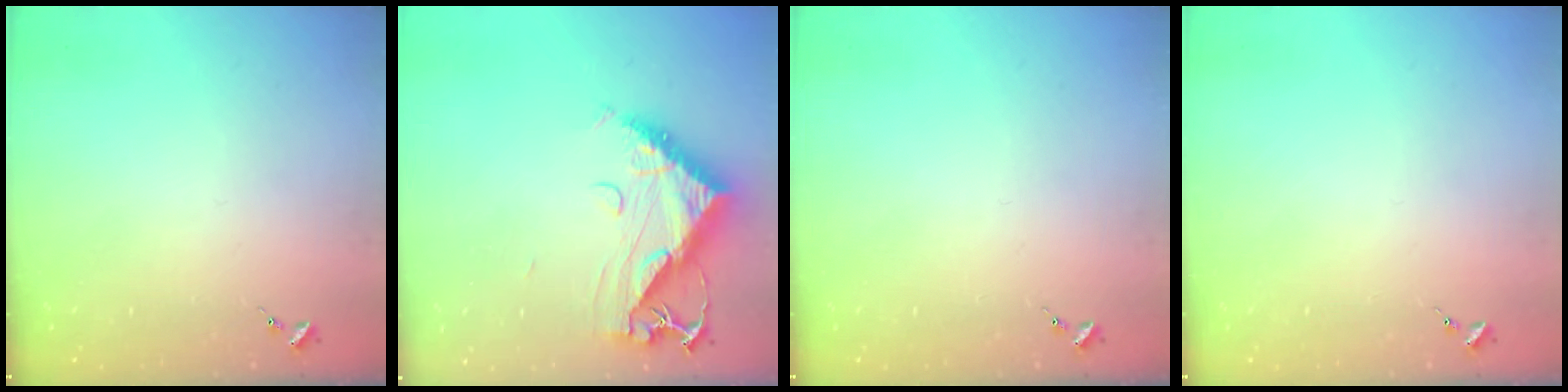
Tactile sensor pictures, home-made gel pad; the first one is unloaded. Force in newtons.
{"total": 11.6, "press": 11.6, "slide": 1.1}
{"total": 0.0}
{"total": 0.0}